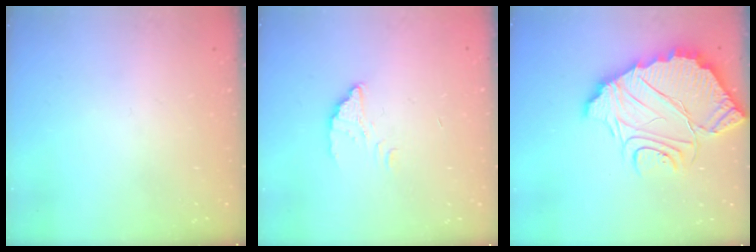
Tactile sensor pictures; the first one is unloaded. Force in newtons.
{"total": 2.6, "press": 2.6, "slide": 0.2}
{"total": 14.0, "press": 14.0, "slide": 1.0}